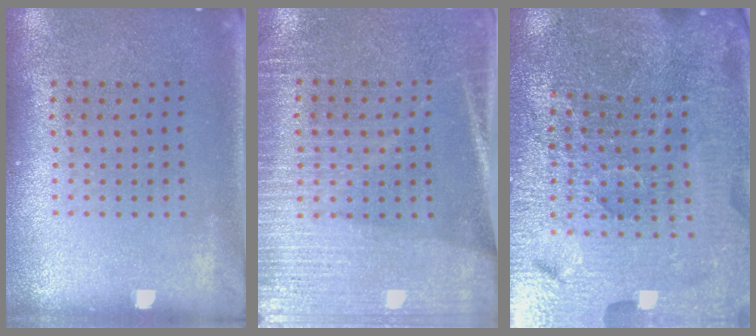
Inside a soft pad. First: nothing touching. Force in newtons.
{"total": 3.3, "press": 2.9, "slide": 1.4}
{"total": 5.4, "press": 5.0, "slide": 1.9}